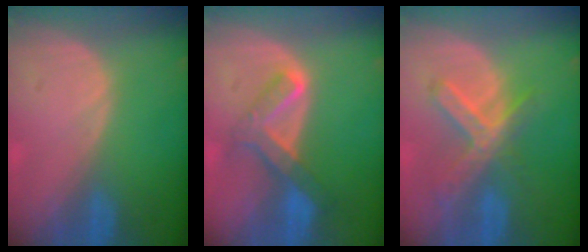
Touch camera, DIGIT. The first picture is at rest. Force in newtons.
{"total": 6.5, "press": 5.9, "slide": 2.6}
{"total": 7.0, "press": 6.1, "slide": 3.6}